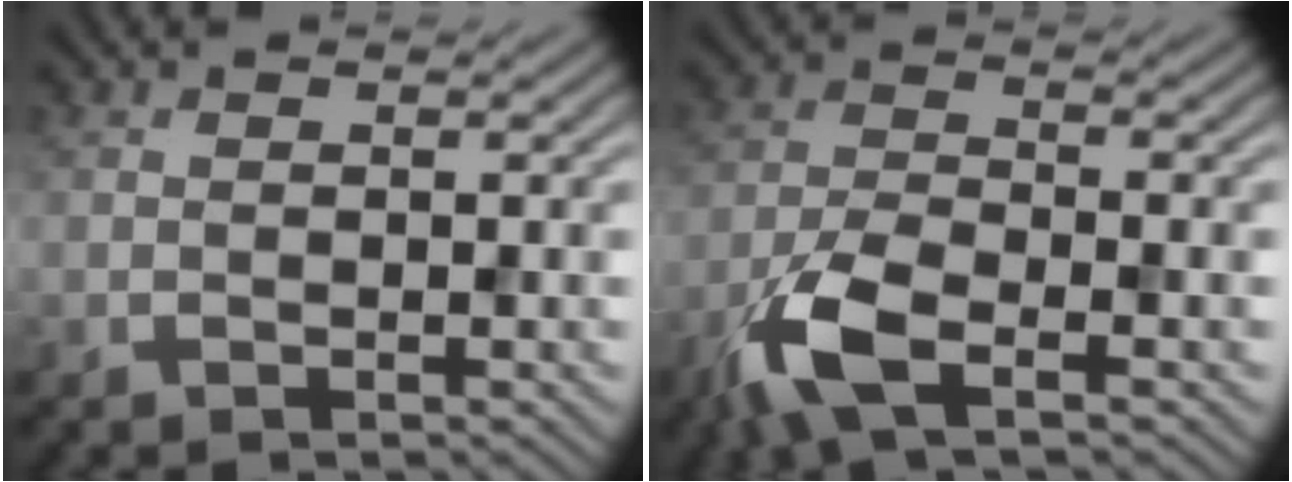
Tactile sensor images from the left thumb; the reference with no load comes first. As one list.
[{"total": 7.3, "force": [-4.0, 2.5, 5.6], "torque": [-0.128, -0.006, -0.093]}]